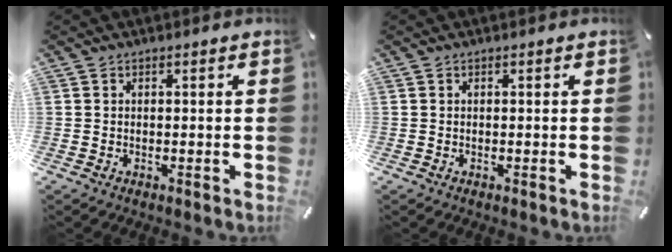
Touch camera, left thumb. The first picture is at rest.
{"total": 0.0}